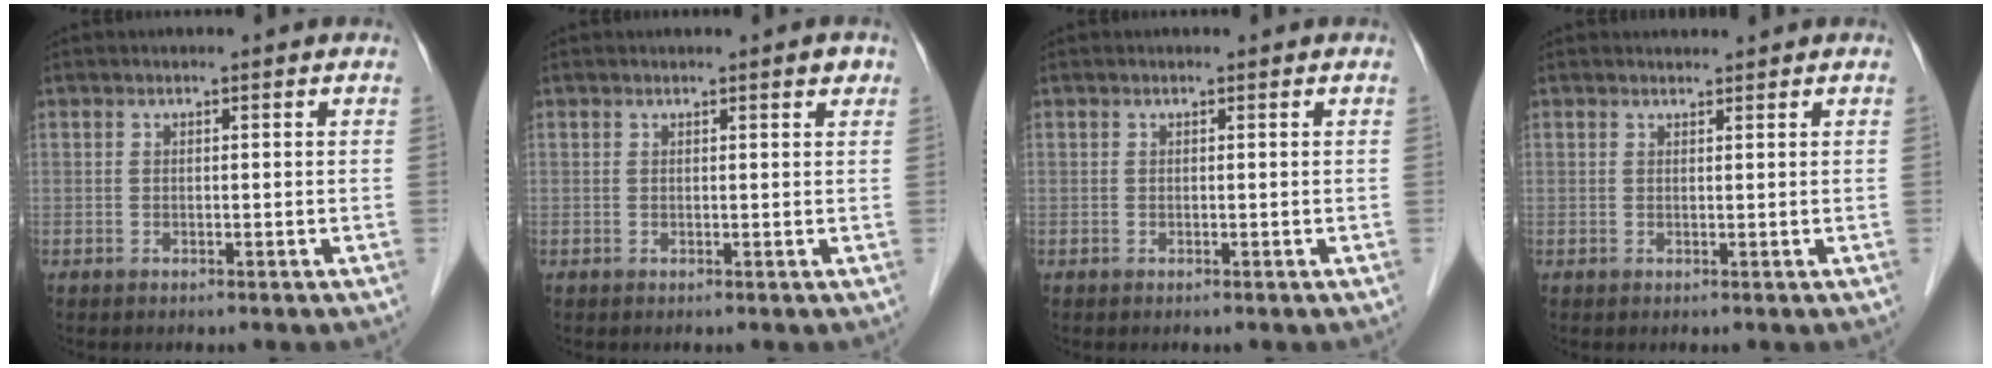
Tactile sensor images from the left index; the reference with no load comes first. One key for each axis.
{"total": 1.1, "fx": 0.8, "fy": 0.3, "fz": 0.7, "tx": -0.008, "ty": -0.003, "tz": 0.009}
{"total": 0.0}
{"total": 0.8, "fx": 0.8, "fy": 0.0, "fz": -0.1, "tx": -0.008, "ty": 0.001, "tz": 0.015}